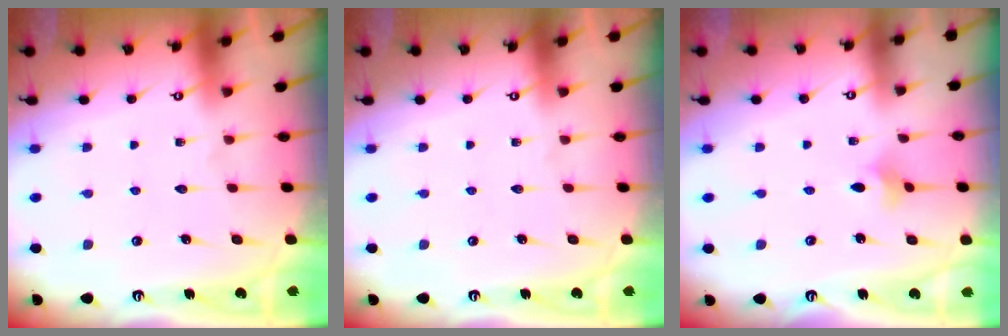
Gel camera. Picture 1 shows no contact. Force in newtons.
{"total": 0.0}
{"total": 2.0, "press": 2.0, "slide": 0.4}